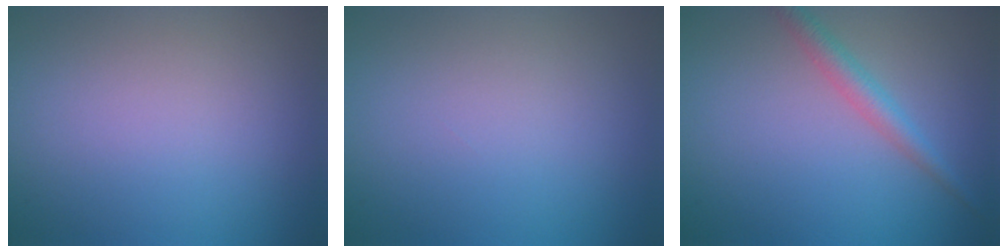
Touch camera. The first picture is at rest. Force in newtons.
{"total": 0.0}
{"total": 2.3, "press": 2.3, "slide": 0.1}